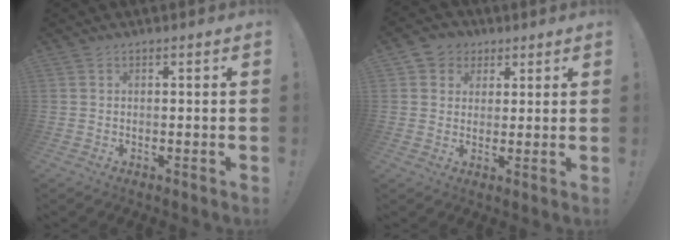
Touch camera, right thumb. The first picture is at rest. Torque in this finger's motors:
{"motor_torque": [-0.58, 0.35, 0.08, -0.05, 0.06]}